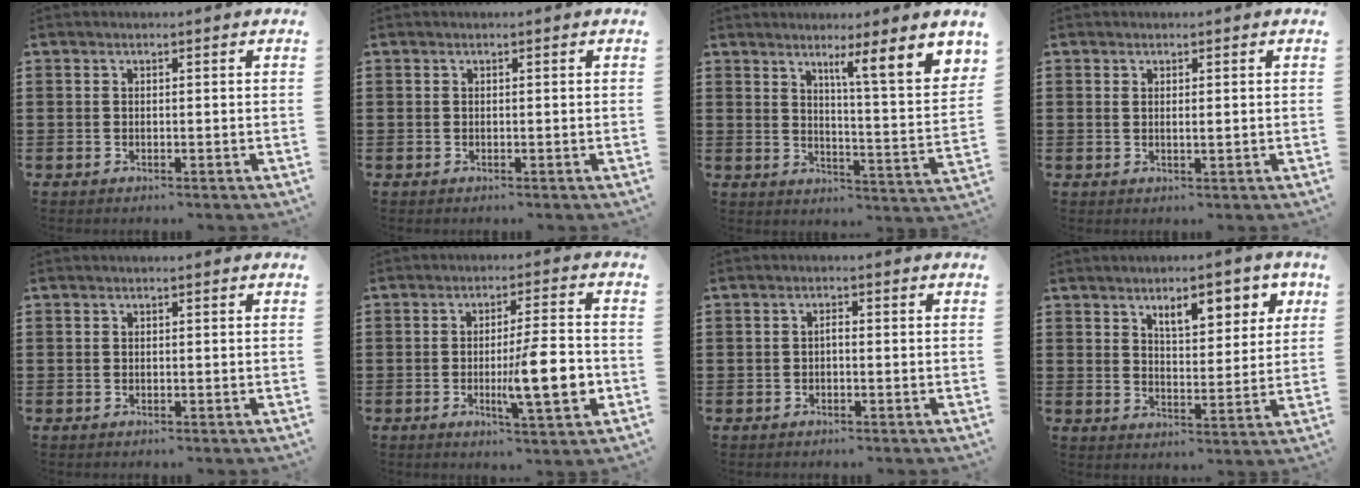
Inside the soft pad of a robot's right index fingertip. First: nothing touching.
{"total": 0.0}
{"total": 6.3, "force": [4.0, -1.0, 4.8], "torque": [-0.081, -0.037, 0.056]}
{"total": 1.1, "force": [0.2, 0.1, 1.1], "torque": [-0.022, 0.001, 0.003]}
{"total": 0.0}
{"total": 10.8, "force": [-2.1, 1.8, 10.5], "torque": [-0.160, -0.012, -0.035]}
{"total": 1.0, "force": [-0.4, 0.2, 0.9], "torque": [-0.019, -0.003, -0.008]}
{"total": 7.1, "force": [4.0, 3.0, 5.1], "torque": [-0.074, -0.006, 0.060]}